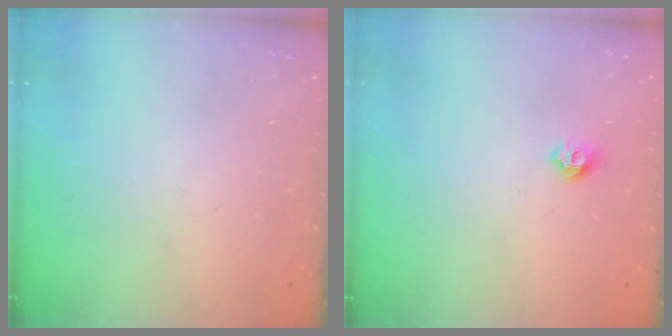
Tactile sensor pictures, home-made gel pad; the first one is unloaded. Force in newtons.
{"total": 5.9, "press": 5.8, "slide": 1.0}